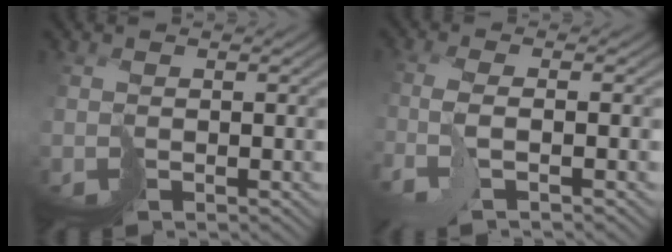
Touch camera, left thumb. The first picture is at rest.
{"total": 3.5, "force": [-1.2, 0.0, 3.3], "torque": [-0.060, 0.004, -0.038]}